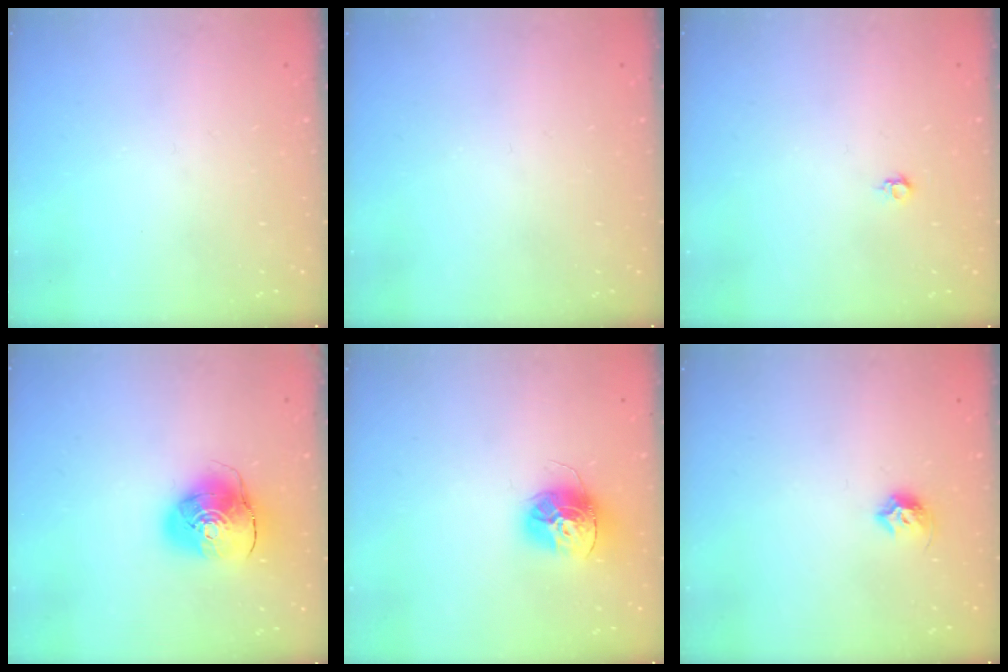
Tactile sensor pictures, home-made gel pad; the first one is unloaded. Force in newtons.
{"total": 0.0}
{"total": 4.0, "press": 3.9, "slide": 0.7}
{"total": 10.4, "press": 10.3, "slide": 1.4}
{"total": 13.7, "press": 13.7, "slide": 1.2}
{"total": 7.1, "press": 7.0, "slide": 0.8}